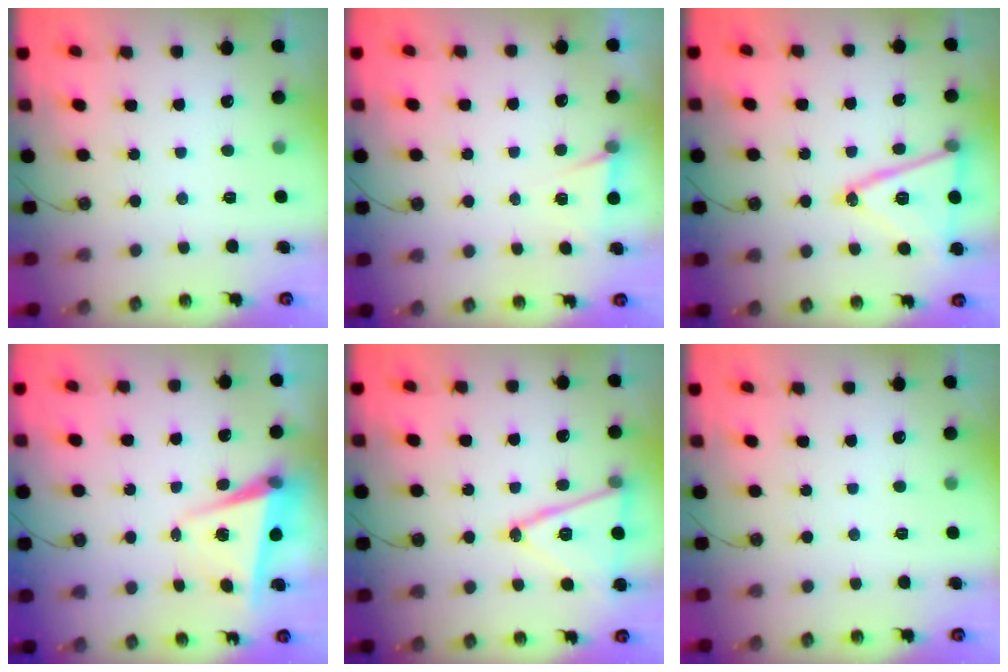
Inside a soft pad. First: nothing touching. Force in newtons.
{"total": 4.9, "press": 2.2, "slide": 4.4}
{"total": 16.2, "press": 15.8, "slide": 3.6}
{"total": 5.7, "press": 5.1, "slide": 2.6}
{"total": 15.5, "press": 15.1, "slide": 3.7}
{"total": 0.0}